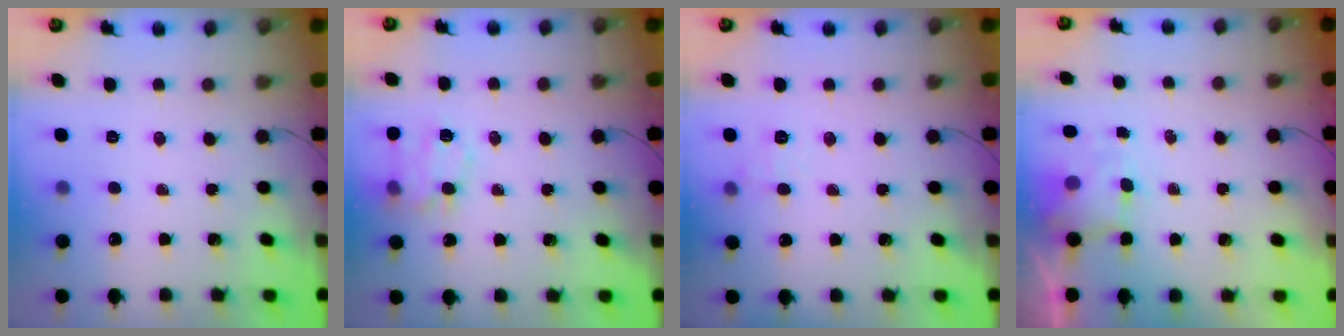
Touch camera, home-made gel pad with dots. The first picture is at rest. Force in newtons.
{"total": 12.9, "press": 12.9, "slide": 1.0}
{"total": 6.7, "press": 6.5, "slide": 1.6}
{"total": 3.9, "press": 3.8, "slide": 0.9}